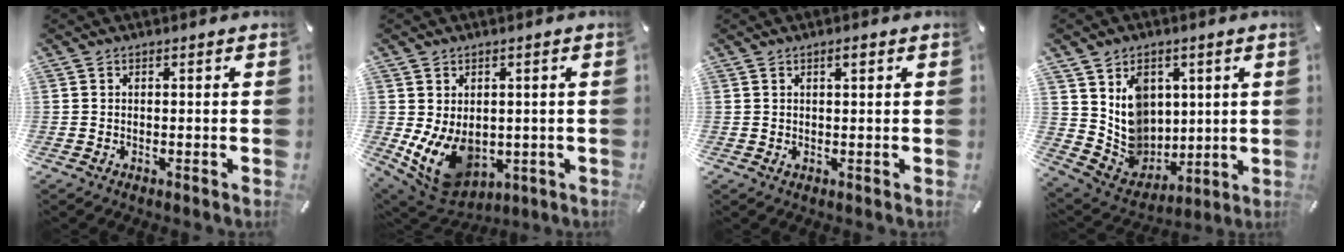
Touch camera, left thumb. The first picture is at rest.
{"total": 11.2, "force": [-1.7, 8.6, 6.9], "torque": [-0.128, -0.006, -0.022]}
{"total": 1.8, "force": [0.6, 0.6, 1.5], "torque": [-0.030, 0.002, 0.009]}
{"total": 11.3, "force": [3.4, 10.3, 3.1], "torque": [-0.064, -0.027, 0.081]}